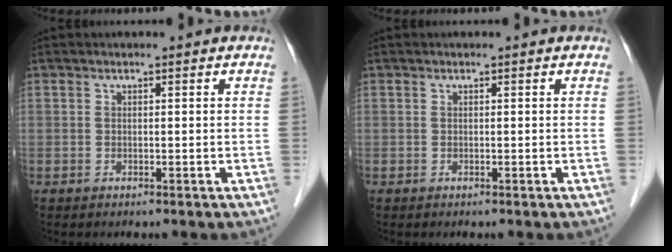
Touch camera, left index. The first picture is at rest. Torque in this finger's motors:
{"motor_torque": [-0.01, 0.01, 0.02, 0.00]}